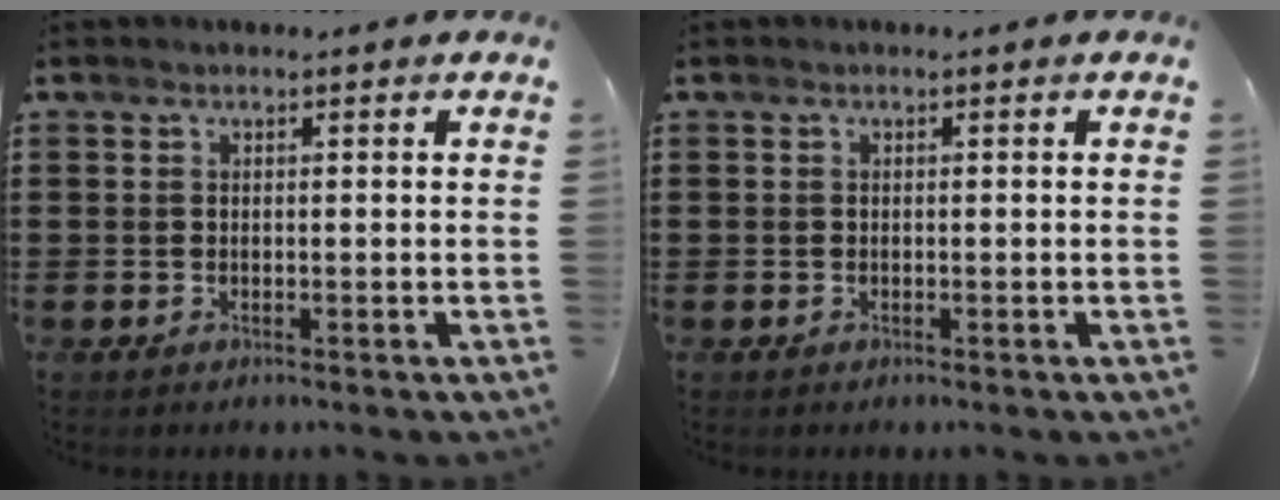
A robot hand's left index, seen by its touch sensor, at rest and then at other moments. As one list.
[{"total": 0.0}]